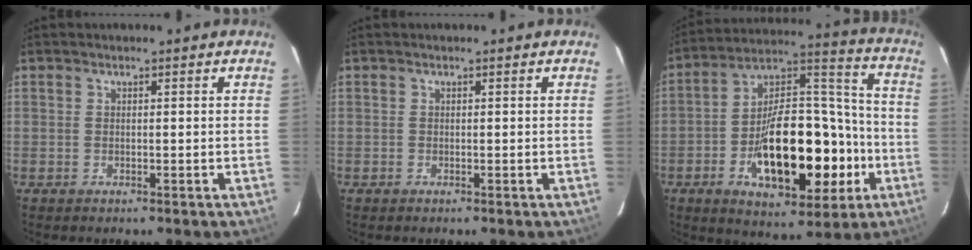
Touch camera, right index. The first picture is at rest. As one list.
[{"total": 0.0}, {"total": 23.3, "force": [-7.5, 11.4, 18.9], "torque": [-0.315, 0.031, -0.103]}]